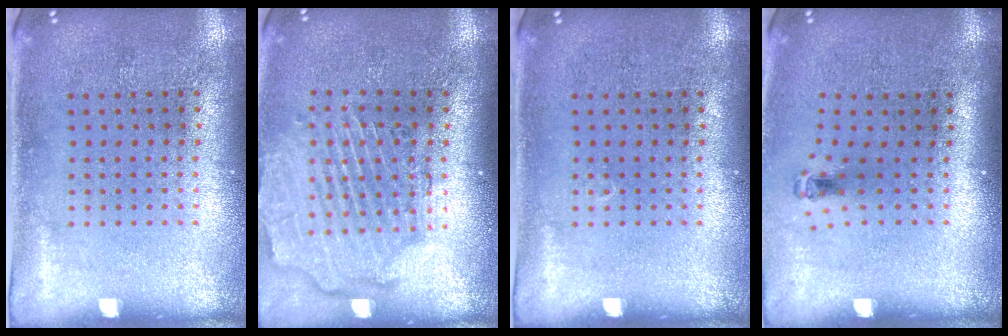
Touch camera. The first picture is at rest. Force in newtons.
{"total": 2.6, "press": 2.2, "slide": 1.4}
{"total": 0.0}
{"total": 0.7, "press": 0.4, "slide": 0.6}